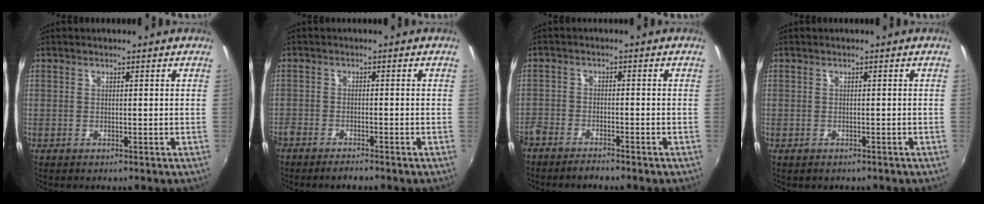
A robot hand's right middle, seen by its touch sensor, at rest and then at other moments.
{"total": 4.0, "force": [-3.6, 1.1, 1.5], "torque": [-0.047, -0.013, -0.066]}
{"total": 5.8, "force": [-5.0, 2.1, 1.9], "torque": [-0.062, -0.012, -0.092]}
{"total": 1.3, "force": [-0.9, 0.8, 0.5], "torque": [-0.013, -0.006, -0.010]}